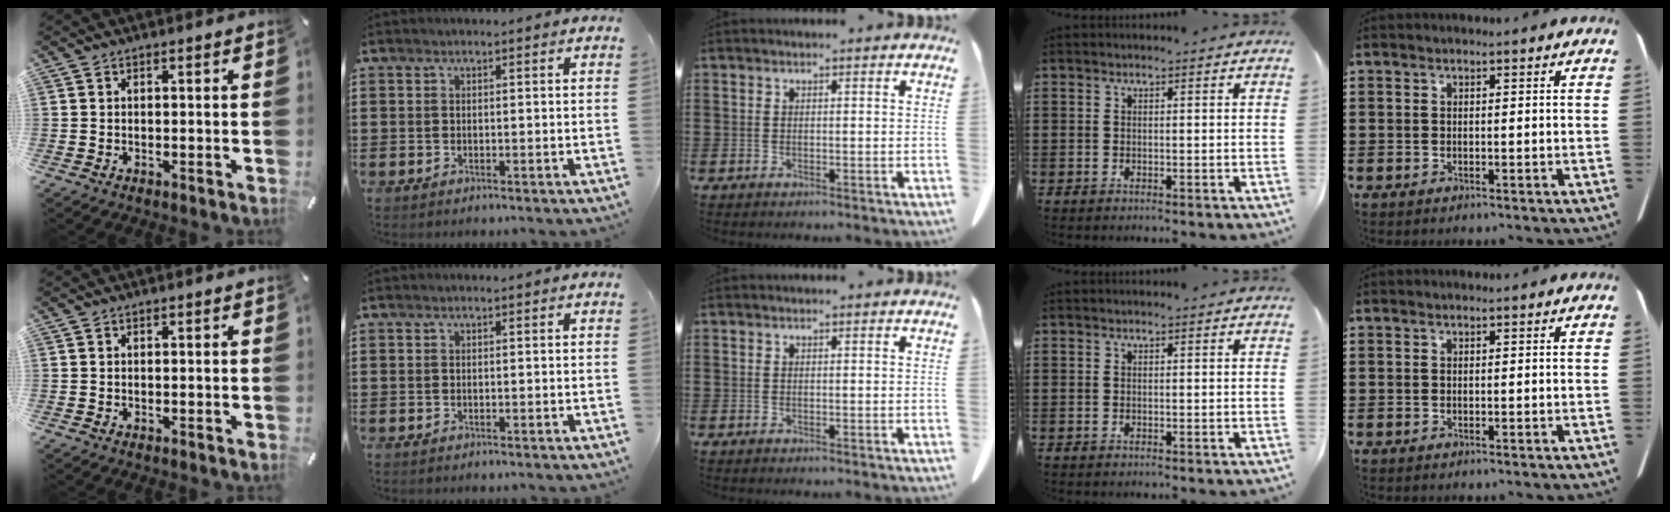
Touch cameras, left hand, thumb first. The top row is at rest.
{}